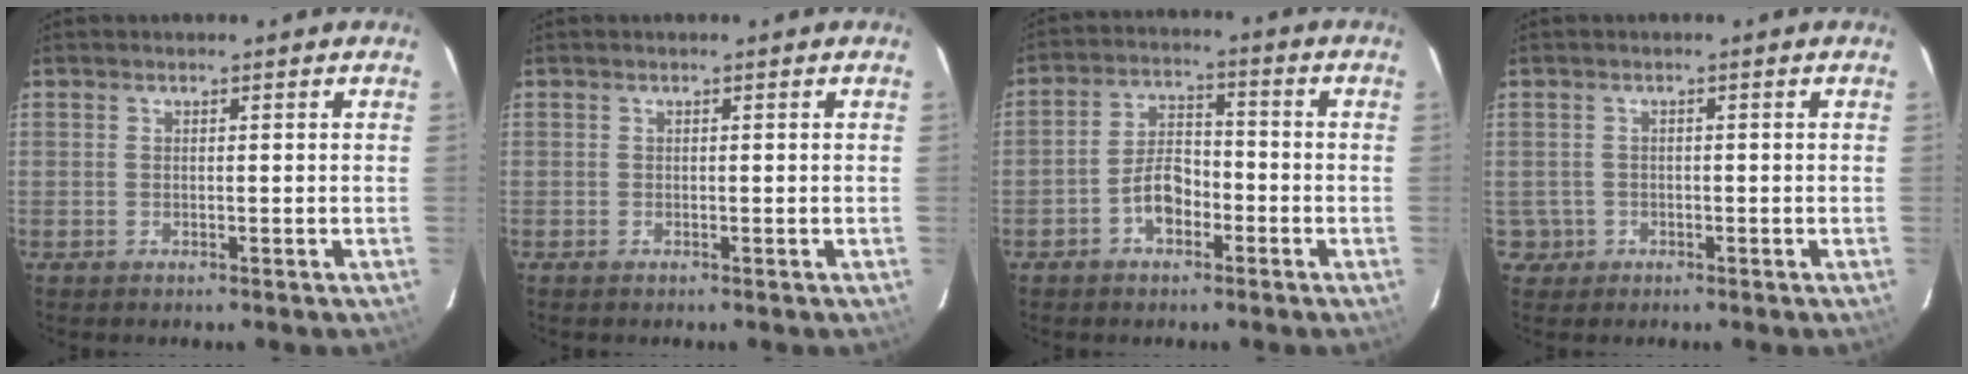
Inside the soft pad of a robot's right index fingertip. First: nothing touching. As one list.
[{"total": 0.0}, {"total": 6.3, "force": [-3.1, 3.6, 4.2], "torque": [-0.082, 0.019, -0.050]}, {"total": 2.8, "force": [-0.8, 2.7, 0.1], "torque": [-0.003, 0.012, -0.007]}]